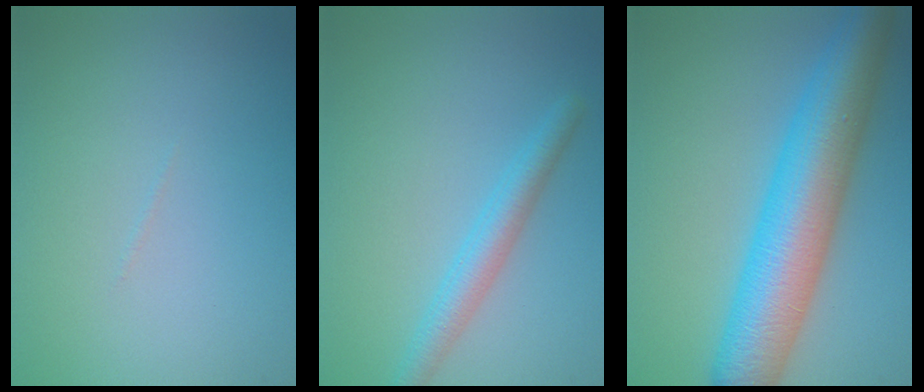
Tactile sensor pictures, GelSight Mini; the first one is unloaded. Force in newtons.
{"total": 2.7, "press": 2.7, "slide": 0.1}
{"total": 9.4, "press": 9.4, "slide": 0.2}